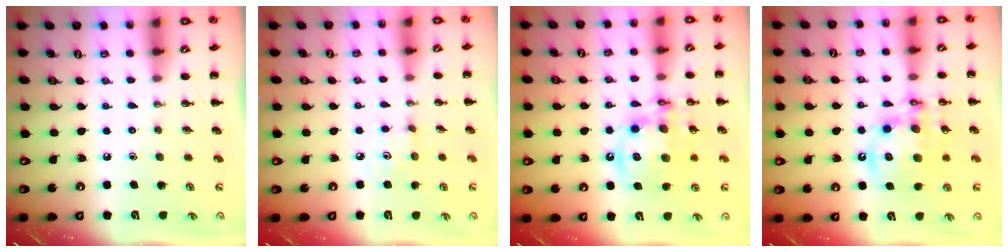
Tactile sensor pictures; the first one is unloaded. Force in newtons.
{"total": 3.9, "press": 3.7, "slide": 1.0}
{"total": 13.9, "press": 13.5, "slide": 3.3}
{"total": 13.9, "press": 13.5, "slide": 3.3}